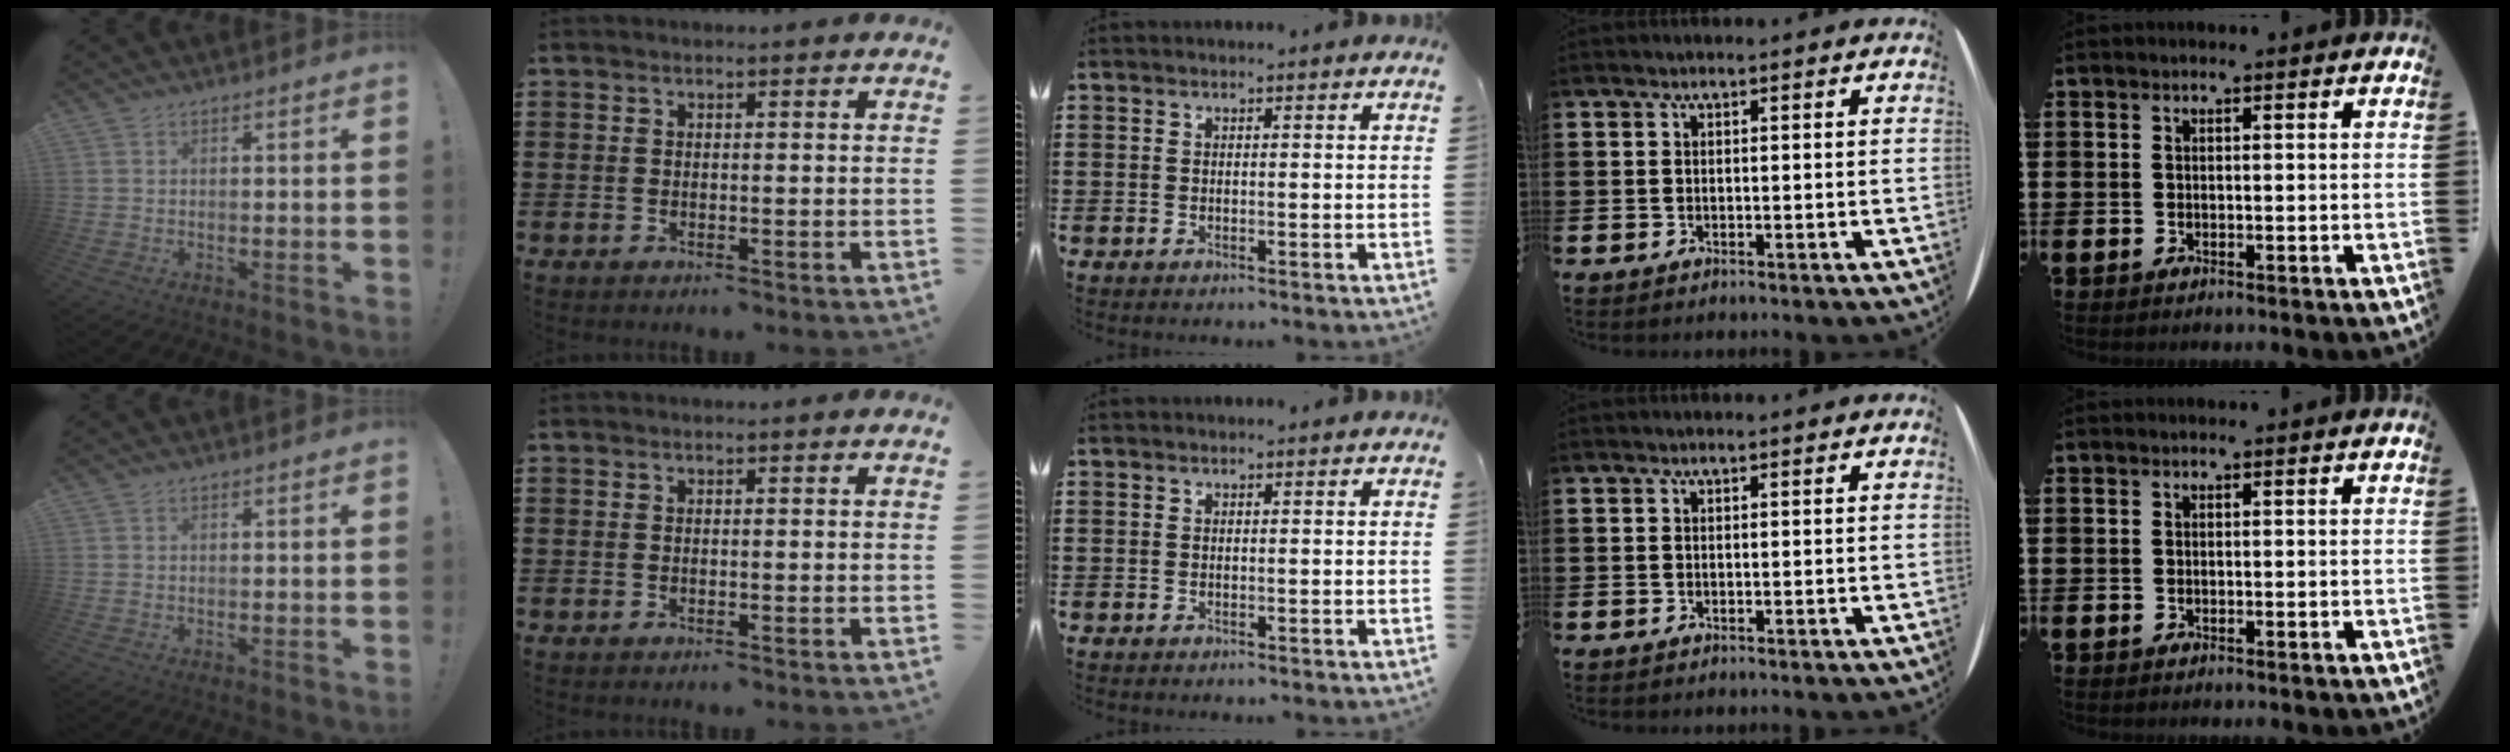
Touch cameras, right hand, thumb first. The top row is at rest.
{}